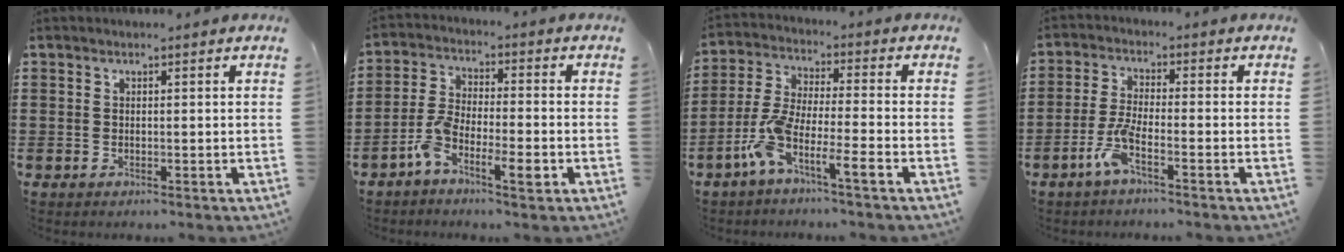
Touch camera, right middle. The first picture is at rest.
{"total": 6.3, "force": [-3.6, 1.8, 4.8], "torque": [-0.106, -0.002, -0.072]}
{"total": 7.2, "force": [-4.9, 0.5, 5.2], "torque": [-0.130, -0.016, -0.104]}
{"total": 5.0, "force": [-2.8, 0.8, 4.1], "torque": [-0.094, -0.005, -0.057]}